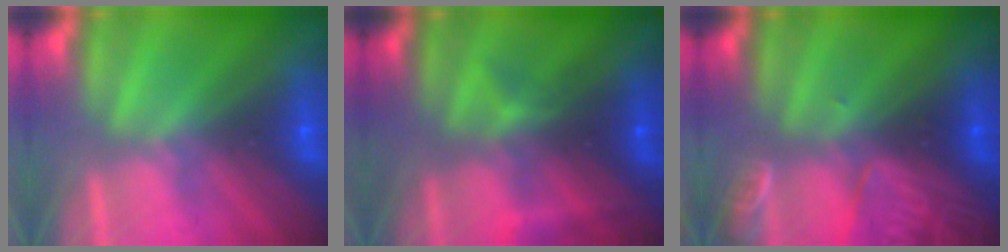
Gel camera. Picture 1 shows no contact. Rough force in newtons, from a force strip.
{"total": 2.5}
{"total": 3.3}